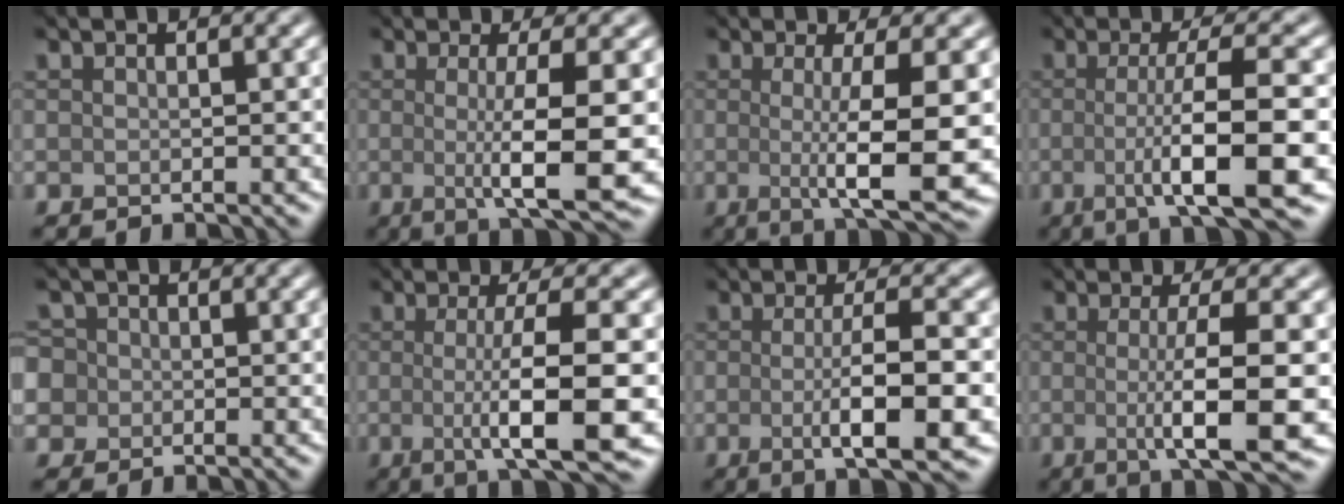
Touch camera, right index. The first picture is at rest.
{"total": 7.6, "force": [-0.7, 1.5, 7.4], "torque": [-0.110, -0.012, -0.009]}
{"total": 8.3, "force": [-0.8, 1.6, 8.1], "torque": [-0.116, -0.012, -0.010]}
{"total": 9.8, "force": [-1.7, 2.1, 9.5], "torque": [-0.130, -0.008, -0.033]}
{"total": 5.4, "force": [-0.1, 5.1, 1.9], "torque": [-0.039, 0.030, -0.033]}
{"total": 8.9, "force": [-1.0, 2.0, 8.6], "torque": [-0.121, -0.012, -0.015]}
{"total": 7.4, "force": [-1.3, 1.5, 7.1], "torque": [-0.112, -0.010, -0.022]}
{"total": 7.9, "force": [-0.8, 1.6, 7.6], "torque": [-0.115, -0.010, -0.012]}